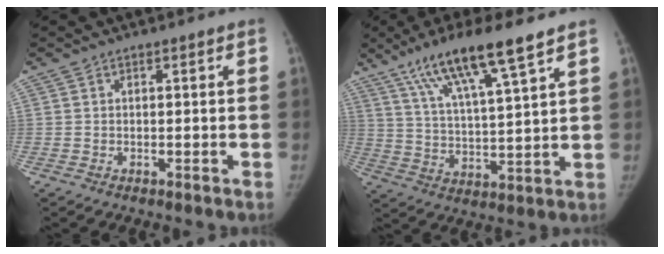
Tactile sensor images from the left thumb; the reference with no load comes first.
{"total": 14.9, "force": [9.6, 1.8, 11.3], "torque": [-0.200, -0.031, 0.175]}